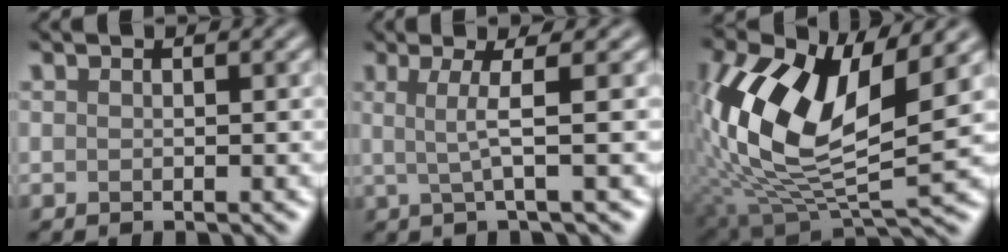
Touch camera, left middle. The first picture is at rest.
{"total": 2.2, "force": [-0.8, -1.4, 1.5], "torque": [-0.057, -0.019, 0.028]}
{"total": 11.3, "force": [1.2, 4.5, 10.3], "torque": [-0.258, -0.029, 0.062]}